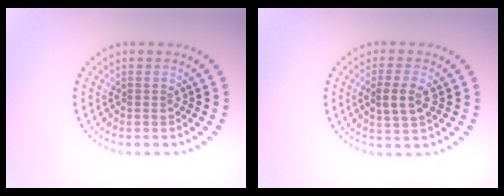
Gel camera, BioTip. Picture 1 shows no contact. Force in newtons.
{"total": 2.8, "press": 2.7, "slide": 0.7}